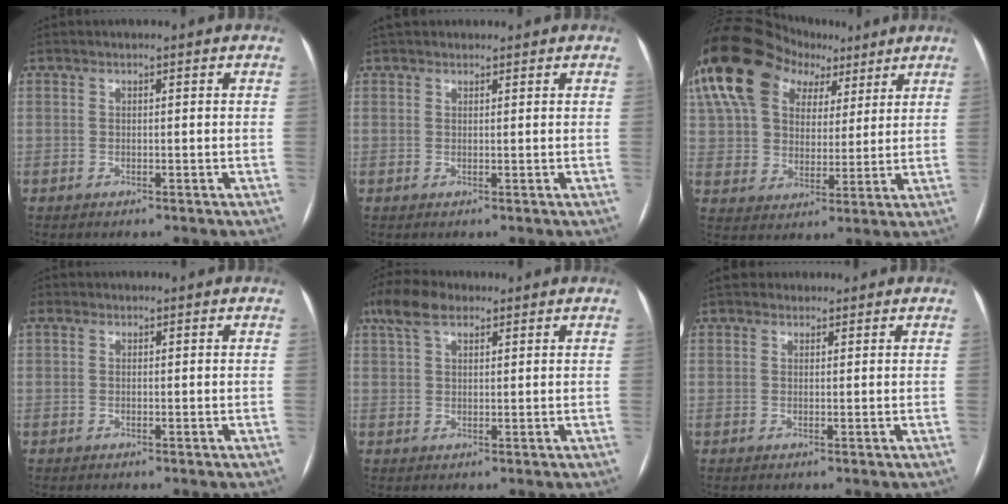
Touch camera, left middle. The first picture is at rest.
{"total": 3.3, "force": [2.9, 1.2, 0.9], "torque": [-0.009, 0.032, 0.048]}
{"total": 20.7, "force": [11.5, 13.4, 10.8], "torque": [-0.235, 0.079, 0.202]}
{"total": 1.0, "force": [0.4, 0.7, 0.5], "torque": [-0.018, 0.015, 0.009]}
{"total": 5.8, "force": [3.8, 2.6, 3.5], "torque": [-0.077, 0.029, 0.074]}
{"total": 2.0, "force": [1.6, 1.1, -0.1], "torque": [0.009, 0.016, 0.022]}